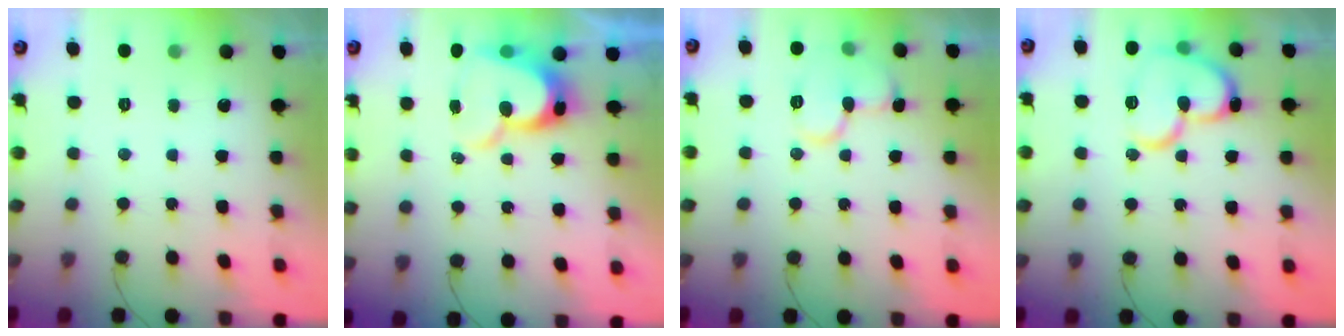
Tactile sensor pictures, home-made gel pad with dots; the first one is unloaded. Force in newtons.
{"total": 11.9, "press": 11.8, "slide": 1.1}
{"total": 10.7, "press": 10.7, "slide": 0.8}
{"total": 15.8, "press": 15.7, "slide": 1.4}